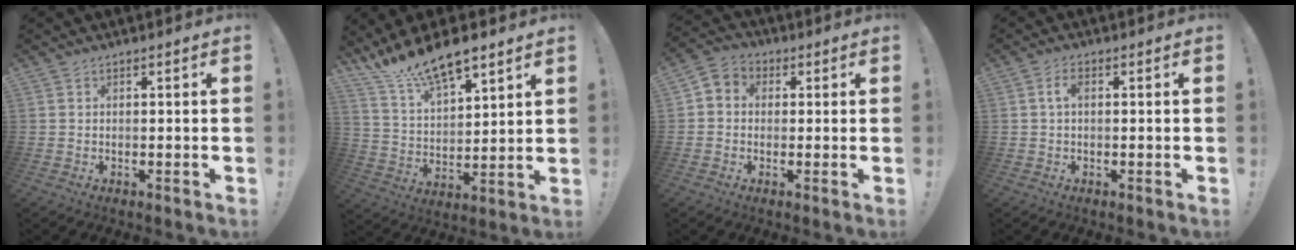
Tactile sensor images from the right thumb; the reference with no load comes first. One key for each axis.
{"total": 13.1, "fx": 11.4, "fy": 3.7, "fz": 5.3, "tx": -0.110, "ty": -0.087, "tz": 0.206}
{"total": 4.8, "fx": -1.0, "fy": 4.3, "fz": 1.8, "tx": -0.032, "ty": 0.014, "tz": -0.015}
{"total": 2.8, "fx": 0.3, "fy": 1.3, "fz": 2.5, "tx": -0.052, "ty": 0.011, "tz": 0.006}